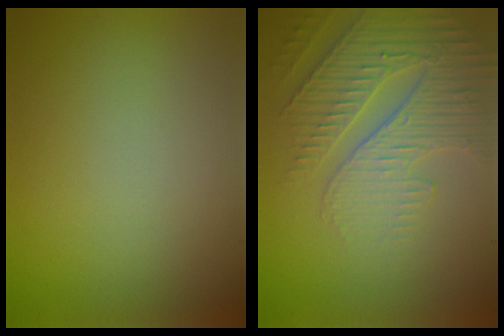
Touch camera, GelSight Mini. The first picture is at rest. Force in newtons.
{"total": 4.8, "press": 4.4, "slide": 1.9}